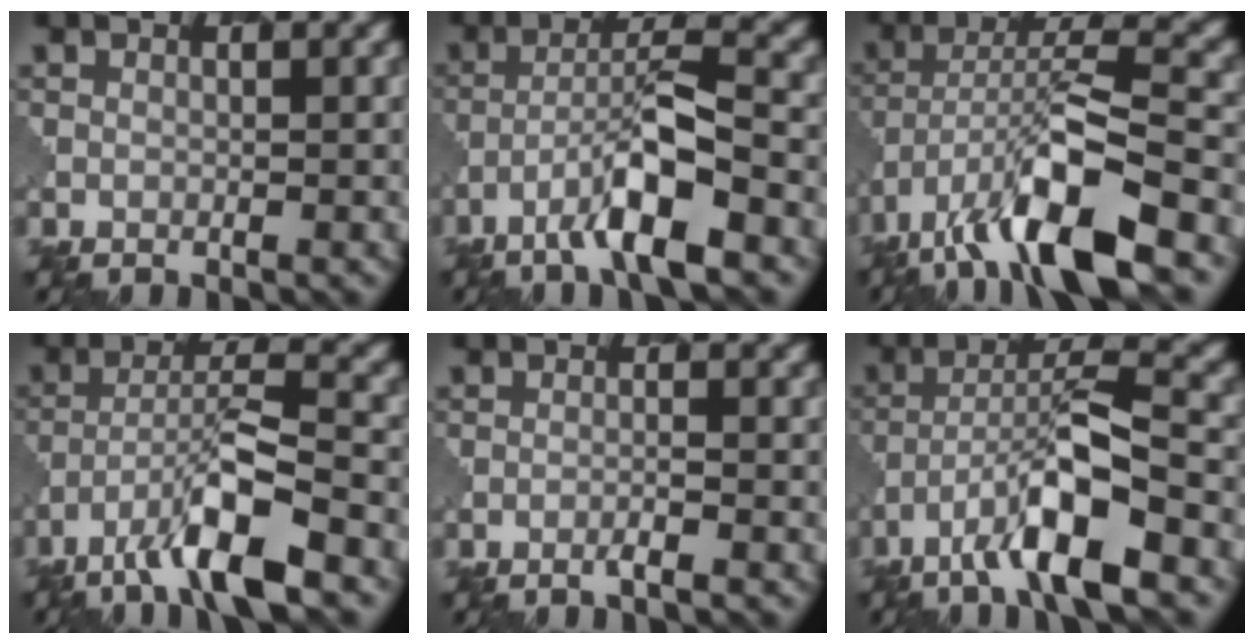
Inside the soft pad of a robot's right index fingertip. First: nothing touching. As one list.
[{"total": 7.6, "force": [-4.0, 1.5, 6.2], "torque": [-0.104, 0.014, -0.072]}, {"total": 11.1, "force": [-6.4, 2.9, 8.6], "torque": [-0.151, 0.008, -0.116]}, {"total": 8.5, "force": [-5.1, 1.9, 6.5], "torque": [-0.113, 0.007, -0.092]}, {"total": 1.1, "force": [-0.7, 0.0, 0.9], "torque": [-0.008, 0.004, -0.019]}, {"total": 9.3, "force": [-5.0, 2.2, 7.5], "torque": [-0.127, 0.015, -0.090]}]